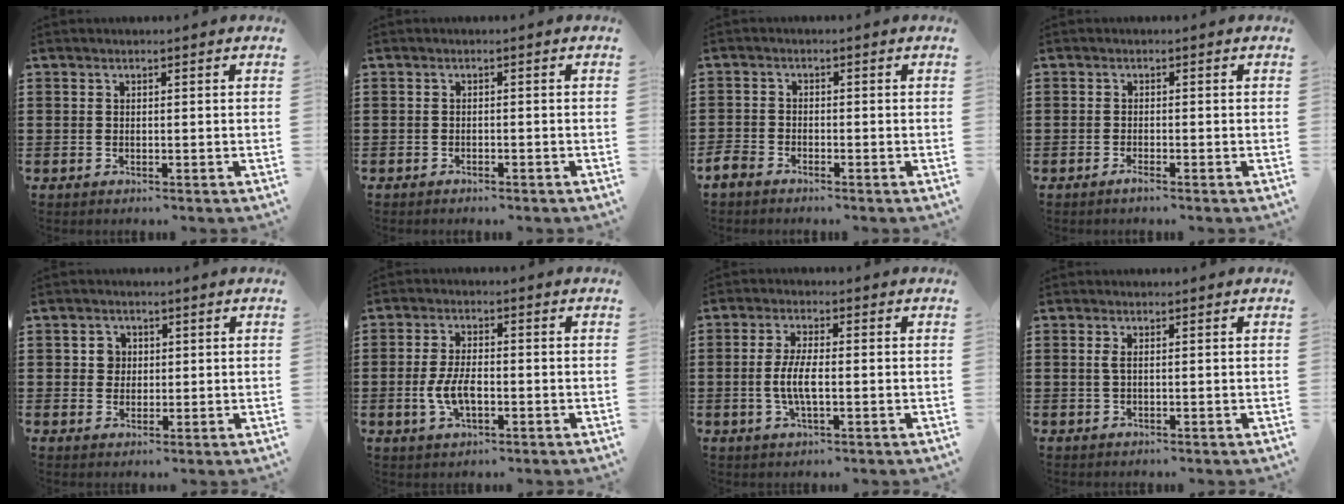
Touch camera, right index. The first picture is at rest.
{"total": 1.0, "force": [-0.9, 0.1, 0.2], "torque": [-0.007, -0.001, -0.020]}
{"total": 2.1, "force": [-2.0, 0.7, 0.3], "torque": [-0.020, -0.003, -0.045]}
{"total": 1.2, "force": [-1.0, -0.2, 0.7], "torque": [-0.013, -0.009, -0.016]}
{"total": 2.5, "force": [0.6, 2.2, 0.9], "torque": [-0.028, 0.010, 0.008]}
{"total": 5.5, "force": [-1.2, 2.6, 4.7], "torque": [-0.102, 0.000, -0.025]}
{"total": 4.9, "force": [-0.9, 1.3, 4.6], "torque": [-0.101, -0.004, -0.023]}
{"total": 1.0, "force": [0.0, 0.0, 1.0], "torque": [-0.020, 0.001, 0.000]}